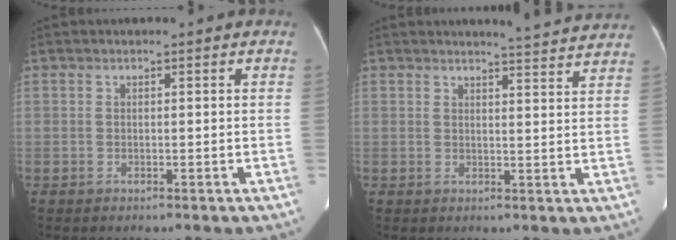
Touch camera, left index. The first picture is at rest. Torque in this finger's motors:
{"motor_torque": [1.04, -1.10, 0.02, 0.02]}